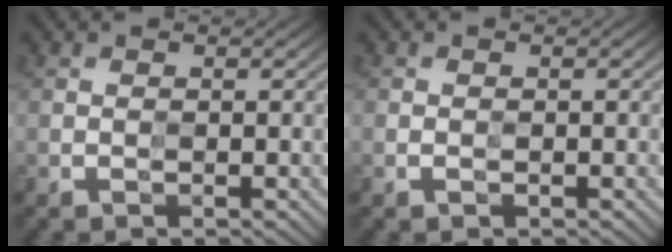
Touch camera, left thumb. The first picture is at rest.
{"total": 0.5, "force": [-0.2, 0.4, 0.2], "torque": [-0.003, -0.003, -0.005]}